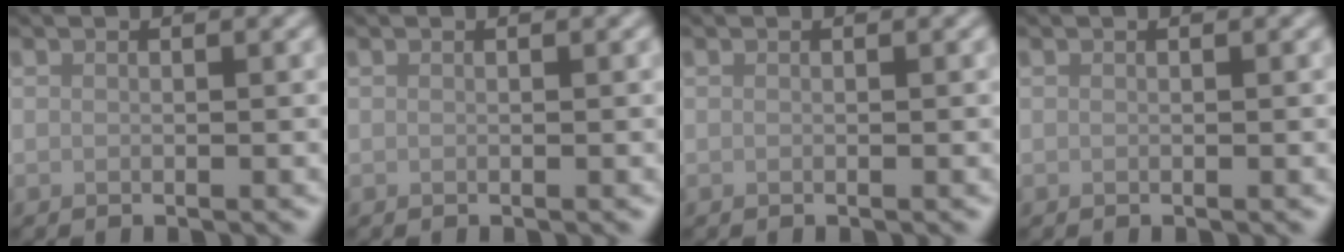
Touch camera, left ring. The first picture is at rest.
{"total": 0.0}
{"total": 0.0}
{"total": 0.0}